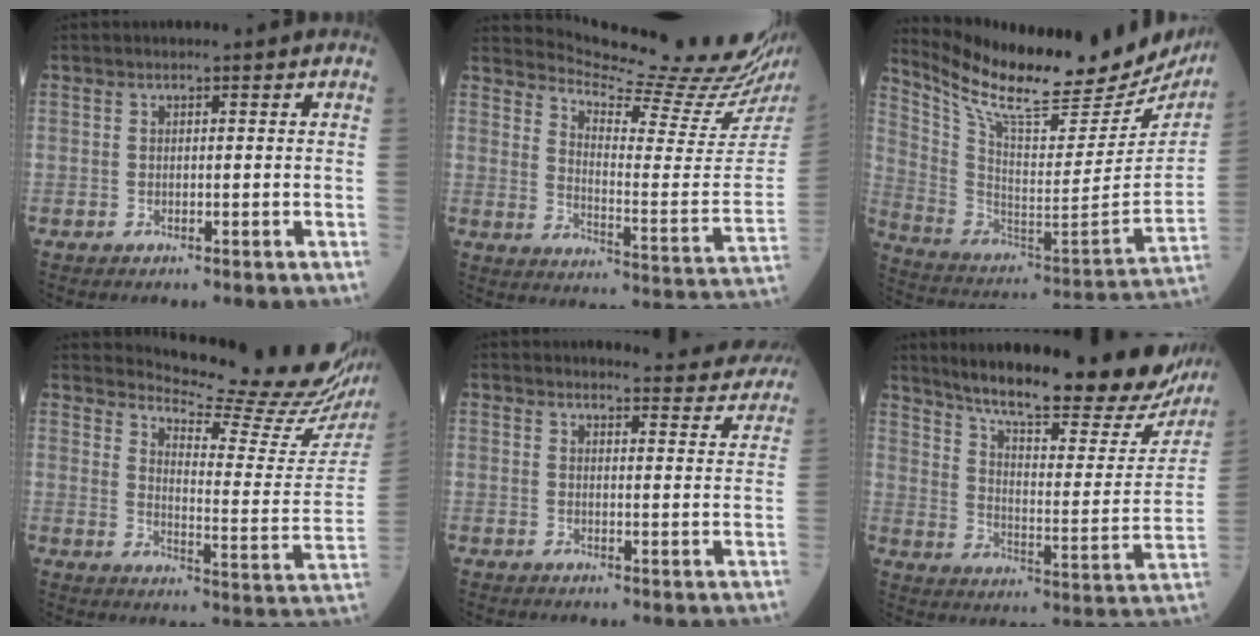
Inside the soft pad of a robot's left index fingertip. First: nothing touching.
{"total": 18.9, "force": [18.3, -1.4, 4.7], "torque": [-0.085, -0.127, 0.236]}
{"total": 27.7, "force": [24.5, 5.2, 11.9], "torque": [-0.216, -0.075, 0.353]}
{"total": 19.1, "force": [18.1, -0.4, 6.1], "torque": [-0.106, -0.115, 0.224]}
{"total": 10.9, "force": [10.8, 0.9, 1.2], "torque": [0.002, -0.038, 0.105]}
{"total": 27.4, "force": [23.0, 4.3, 14.2], "torque": [-0.219, -0.049, 0.304]}